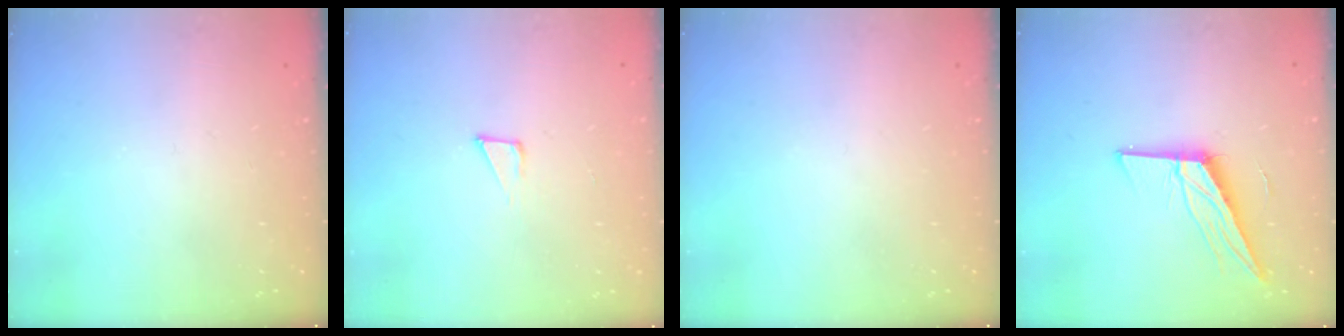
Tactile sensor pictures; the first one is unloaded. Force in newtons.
{"total": 4.6, "press": 4.5, "slide": 0.3}
{"total": 0.0}
{"total": 12.7, "press": 12.6, "slide": 1.7}